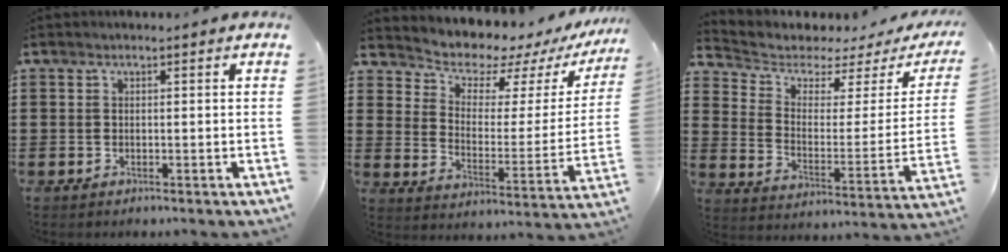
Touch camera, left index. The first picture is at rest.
{"total": 6.0, "force": [5.6, 2.1, 1.0], "torque": [-0.041, -0.051, 0.091]}
{"total": 3.6, "force": [3.0, 1.6, 1.2], "torque": [-0.049, -0.023, 0.044]}